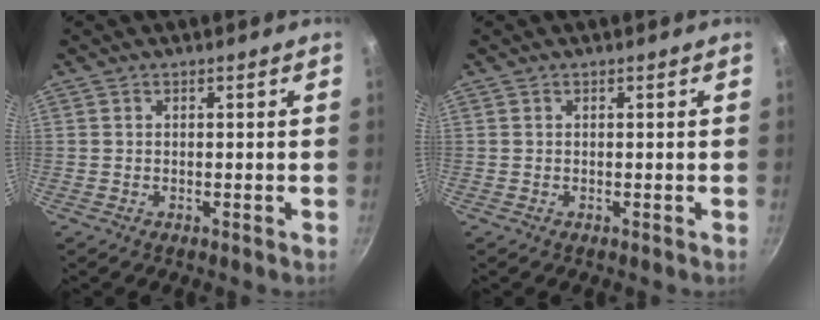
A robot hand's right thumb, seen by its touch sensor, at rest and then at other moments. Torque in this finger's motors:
{"motor_torque": [-0.11, 0.11, 0.06, 0.06, 0.02]}